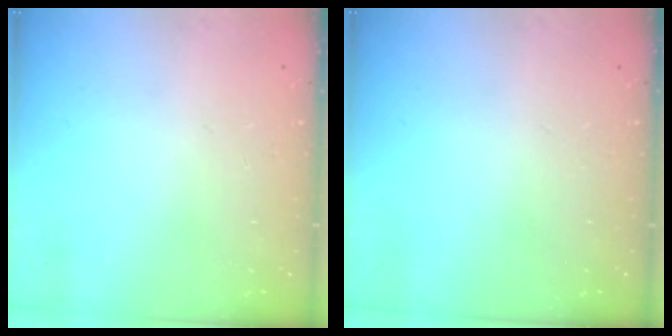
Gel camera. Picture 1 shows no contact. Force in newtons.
{"total": 0.0}